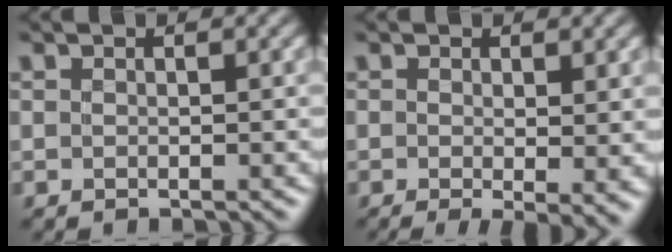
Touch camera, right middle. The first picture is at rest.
{"total": 3.1, "force": [0.1, 0.7, 3.0], "torque": [-0.038, -0.015, 0.004]}